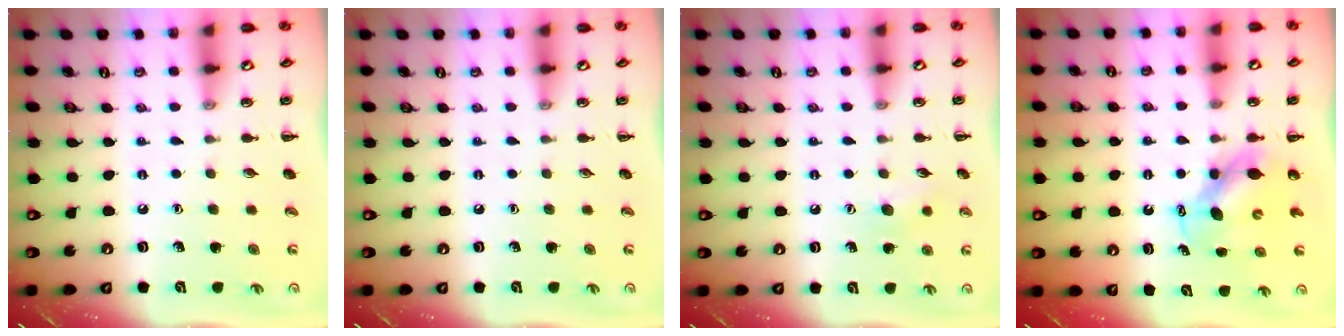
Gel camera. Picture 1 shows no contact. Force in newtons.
{"total": 0.0}
{"total": 5.8, "press": 5.7, "slide": 1.3}
{"total": 6.4, "press": 6.4, "slide": 0.8}